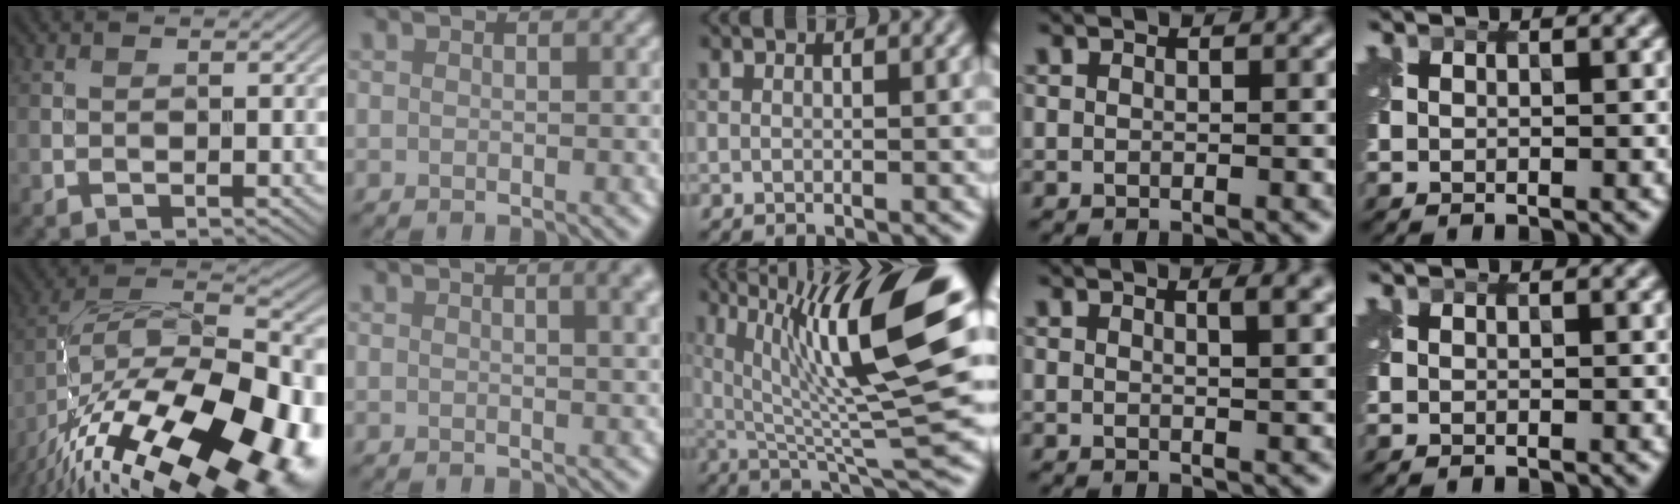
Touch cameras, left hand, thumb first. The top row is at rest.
{"thumb": {"total": 21.5, "force": [-12.3, 9.0, 15.3], "torque": [-0.243, -0.027, -0.170]}, "index": {"total": 4.4, "force": [1.8, 1.8, 3.6], "torque": [-0.021, 0.016, 0.008]}, "middle": {"total": 12.7, "force": [3.9, 2.1, 11.8], "torque": [-0.188, 0.008, 0.074]}, "ring": {"total": 2.4, "force": [1.1, 0.8, 1.9], "torque": [-0.012, 0.004, 0.012]}}